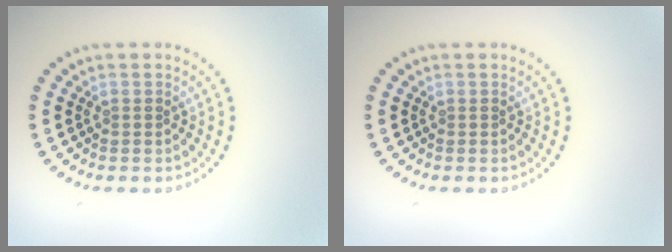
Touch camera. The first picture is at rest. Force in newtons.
{"total": 0.0}